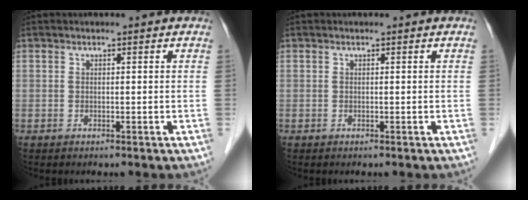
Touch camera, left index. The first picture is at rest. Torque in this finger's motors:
{"motor_torque": [0.02, 0.01, -0.01, -0.01]}